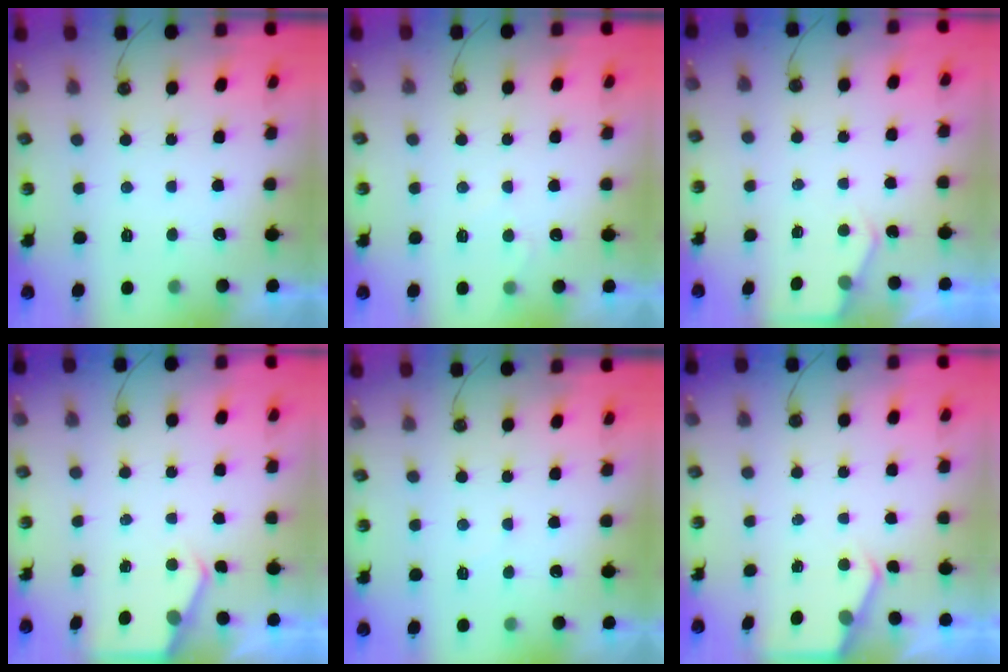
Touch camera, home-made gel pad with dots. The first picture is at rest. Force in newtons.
{"total": 3.7, "press": 3.6, "slide": 0.4}
{"total": 3.2, "press": 3.1, "slide": 0.5}
{"total": 2.7, "press": 2.7, "slide": 0.5}
{"total": 4.1, "press": 4.0, "slide": 0.6}
{"total": 2.7, "press": 2.7, "slide": 0.5}